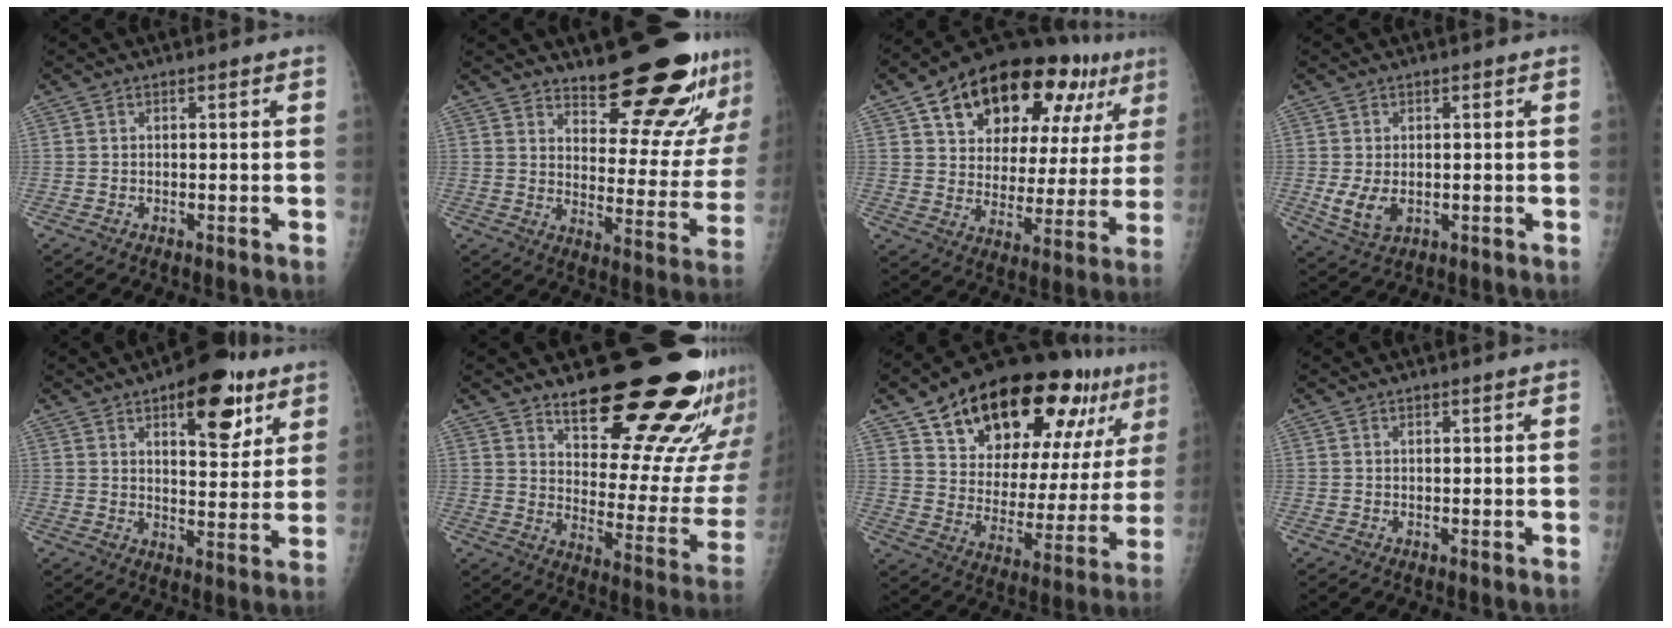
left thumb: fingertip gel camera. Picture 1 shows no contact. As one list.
[{"total": 18.2, "force": [14.9, 4.7, 9.3], "torque": [-0.089, -0.128, 0.204]}, {"total": 26.2, "force": [13.9, 13.3, 17.7], "torque": [-0.223, -0.007, 0.211]}, {"total": 5.0, "force": [-0.4, 3.3, 3.7], "torque": [-0.065, -0.013, 0.002]}, {"total": 14.0, "force": [7.5, 6.2, 10.1], "torque": [-0.095, -0.031, 0.103]}, {"total": 26.2, "force": [19.4, 8.6, 15.4], "torque": [-0.172, -0.129, 0.262]}, {"total": 28.2, "force": [16.8, 11.8, 19.4], "torque": [-0.259, -0.041, 0.257]}, {"total": 0.7, "force": [0.4, 0.3, 0.4], "torque": [-0.004, -0.002, 0.007]}]